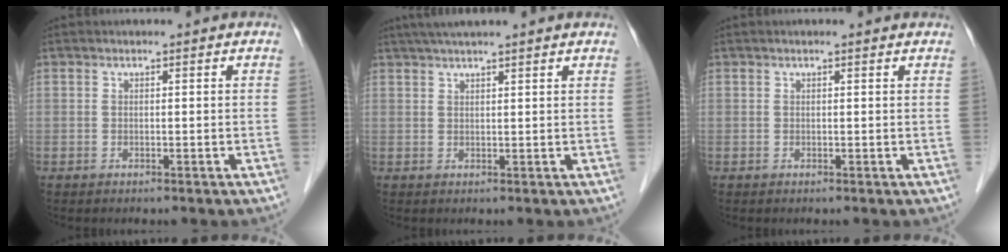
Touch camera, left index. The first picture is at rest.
{"total": 8.4, "force": [7.0, 0.0, 4.7], "torque": [-0.073, 0.042, 0.097]}
{"total": 1.4, "force": [1.3, 0.2, 0.6], "torque": [-0.014, 0.012, 0.012]}